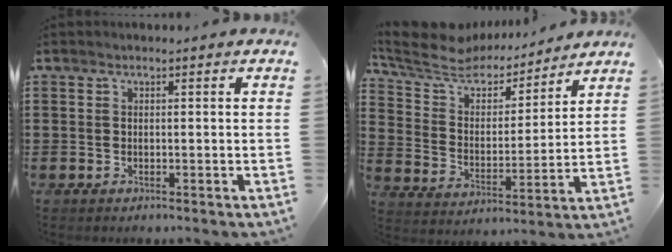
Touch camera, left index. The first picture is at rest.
{"total": 7.7, "force": [6.7, 2.6, 2.6], "torque": [-0.088, -0.041, 0.114]}